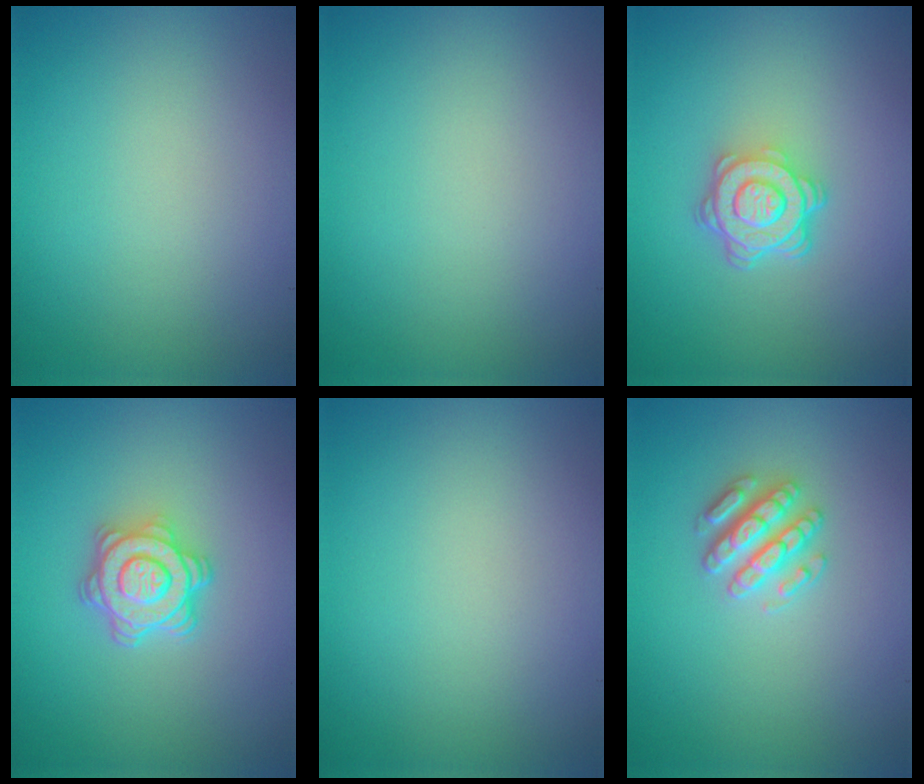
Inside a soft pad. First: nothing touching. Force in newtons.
{"total": 0.0}
{"total": 4.7, "press": 3.4, "slide": 3.2}
{"total": 4.5, "press": 3.6, "slide": 2.8}
{"total": 0.0}
{"total": 2.9, "press": 2.8, "slide": 0.6}